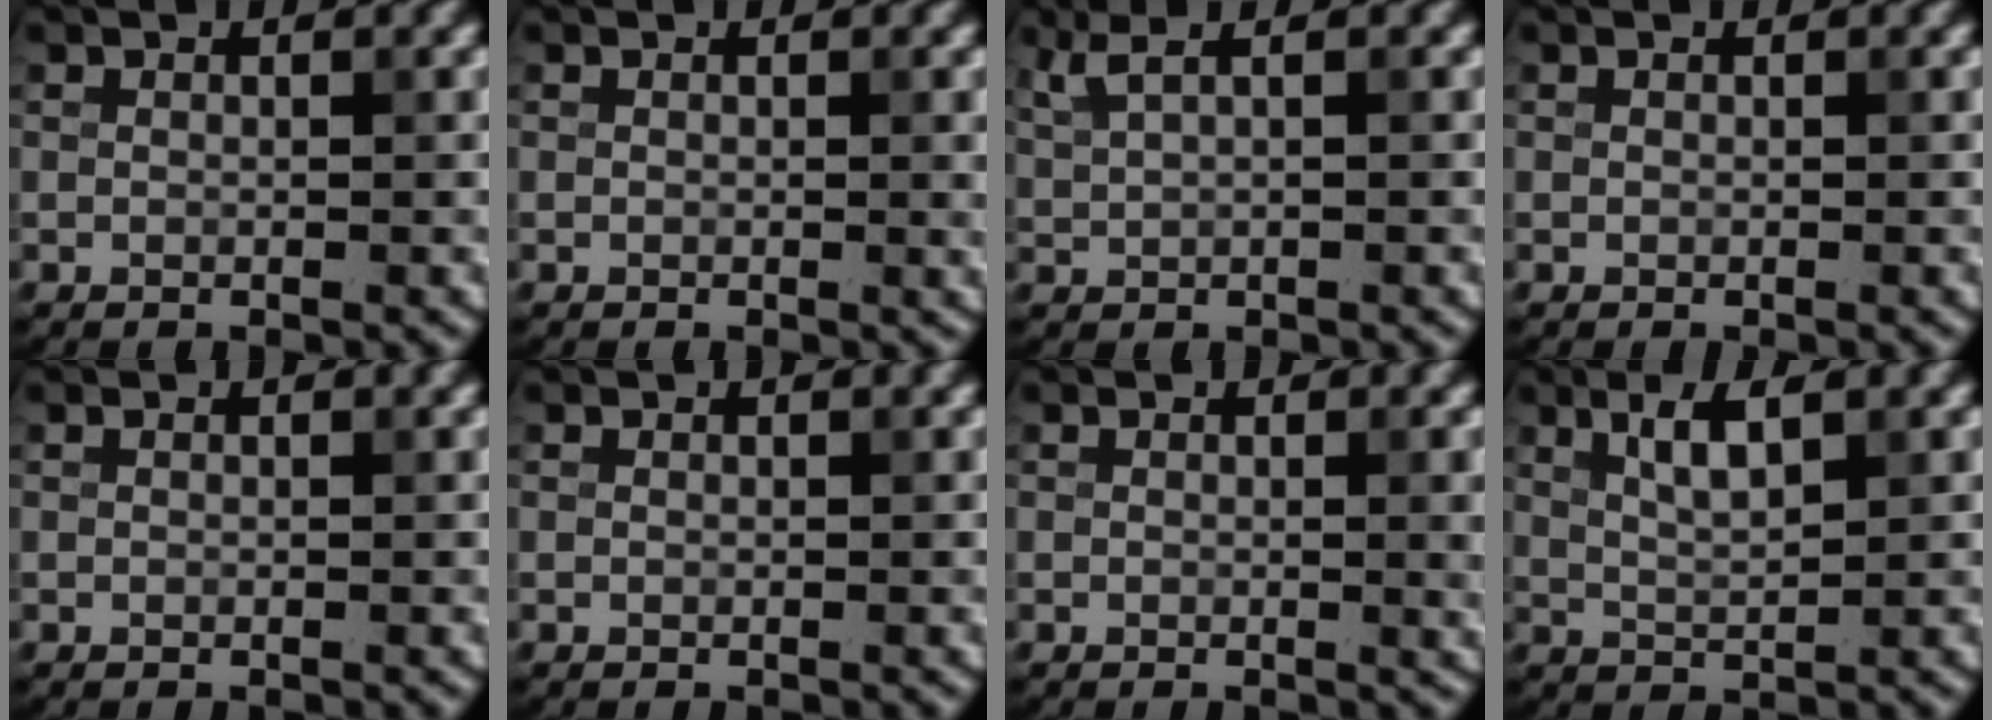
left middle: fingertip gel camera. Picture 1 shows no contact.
{"total": 0.9, "force": [0.1, 0.2, 0.9], "torque": [-0.009, -0.002, -0.001]}
{"total": 2.6, "force": [1.6, 0.8, 1.8], "torque": [-0.030, 0.006, 0.028]}
{"total": 0.0}
{"total": 0.0}
{"total": 0.0}
{"total": 1.7, "force": [0.1, 0.4, 1.7], "torque": [-0.018, -0.002, -0.002]}
{"total": 2.9, "force": [1.5, 0.7, 2.4], "torque": [-0.047, 0.003, 0.028]}